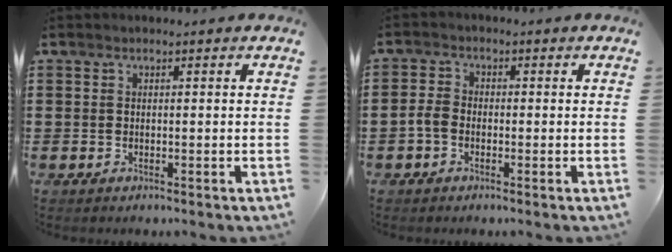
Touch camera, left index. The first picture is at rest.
{"total": 2.6, "force": [-1.1, 1.6, 1.7], "torque": [-0.049, 0.000, -0.025]}